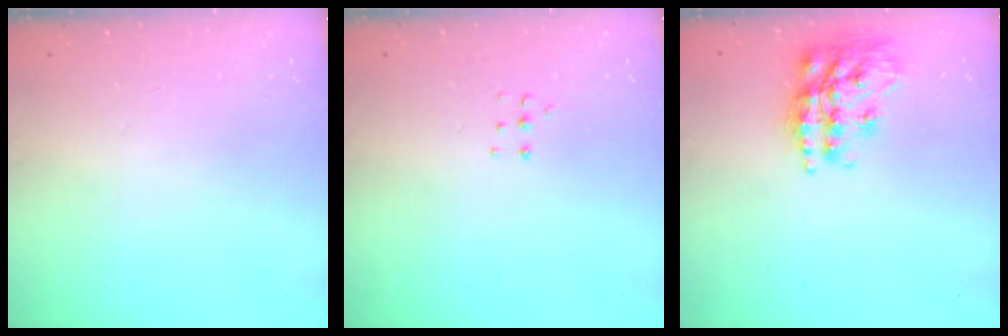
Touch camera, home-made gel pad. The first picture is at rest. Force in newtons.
{"total": 4.0, "press": 4.0, "slide": 0.5}
{"total": 17.9, "press": 17.8, "slide": 1.3}